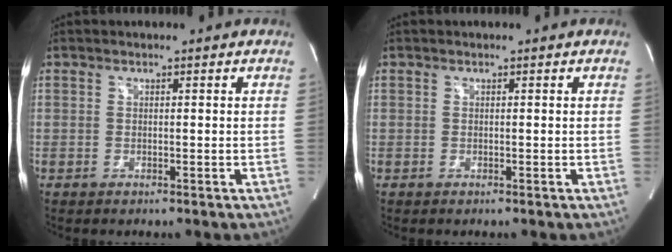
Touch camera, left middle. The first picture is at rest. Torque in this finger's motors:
{"motor_torque": [-0.10, 0.09, 0.08, 0.01]}